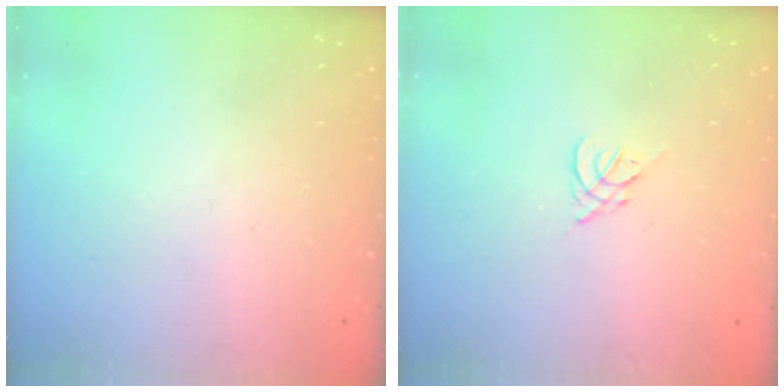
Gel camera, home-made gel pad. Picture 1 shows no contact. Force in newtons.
{"total": 1.3, "press": 1.2, "slide": 0.6}